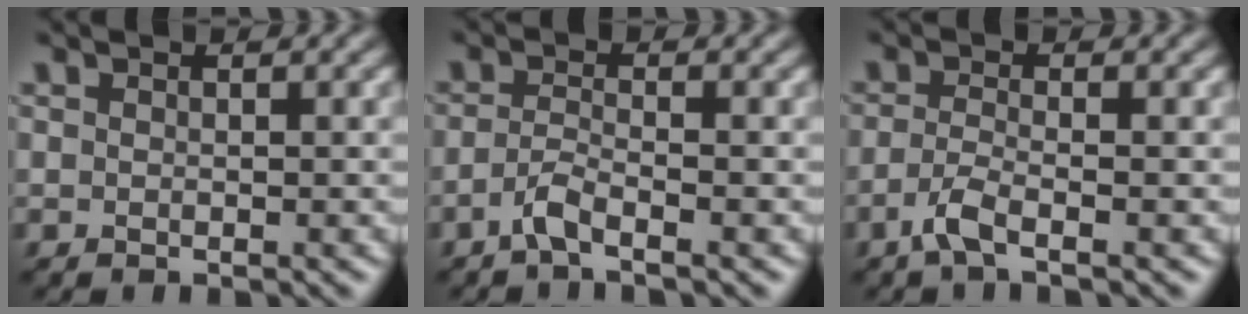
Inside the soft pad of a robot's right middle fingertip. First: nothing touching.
{"total": 2.0, "force": [-1.4, 0.3, 1.5], "torque": [-0.033, 0.001, -0.036]}
{"total": 2.3, "force": [-1.4, 0.5, 1.8], "torque": [-0.041, -0.003, -0.038]}